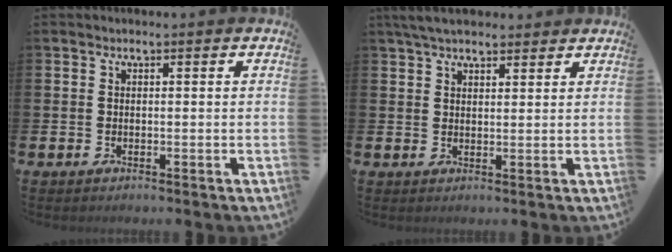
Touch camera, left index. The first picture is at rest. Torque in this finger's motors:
{"motor_torque": [1.08, -1.06, 0.30, 0.21]}